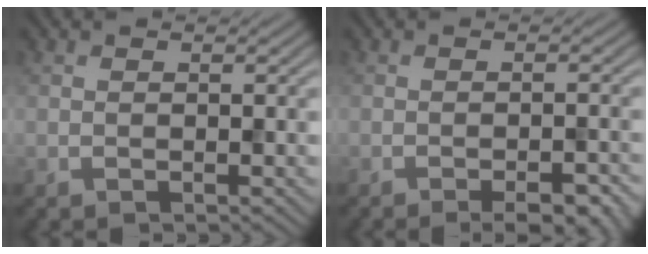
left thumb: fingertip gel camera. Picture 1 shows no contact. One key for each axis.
{"total": 4.5, "fx": -2.9, "fy": 1.1, "fz": 3.2, "tx": -0.048, "ty": 0.001, "tz": -0.029}